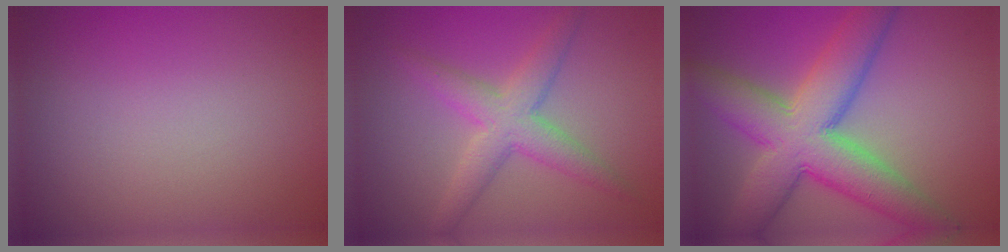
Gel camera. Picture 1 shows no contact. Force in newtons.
{"total": 4.1, "press": 4.1, "slide": 0.1}
{"total": 9.7, "press": 9.7, "slide": 0.4}